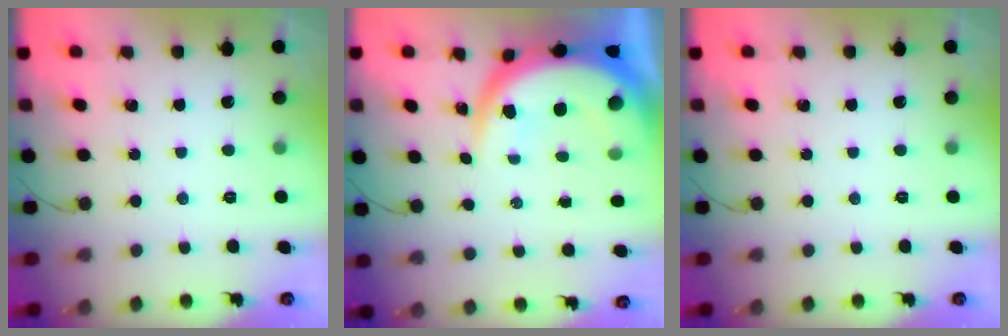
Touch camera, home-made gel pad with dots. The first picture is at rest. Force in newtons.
{"total": 12.1, "press": 12.0, "slide": 1.2}
{"total": 0.0}